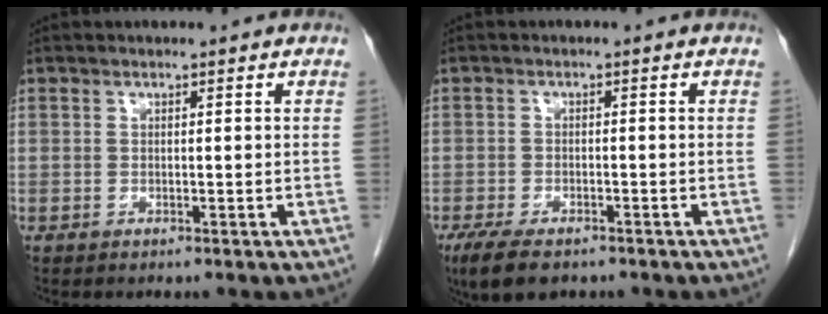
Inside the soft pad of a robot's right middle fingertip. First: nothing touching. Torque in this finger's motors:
{"motor_torque": [0.90, -0.49, 0.07, 0.06]}